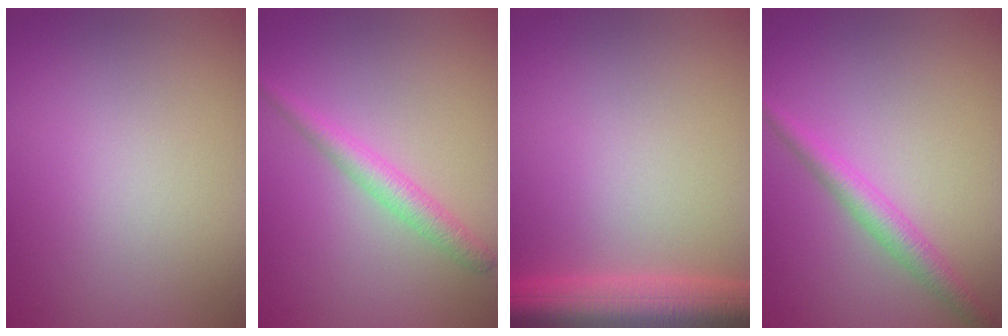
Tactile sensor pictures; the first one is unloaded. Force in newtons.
{"total": 2.4, "press": 2.4, "slide": 0.1}
{"total": 8.1, "press": 8.1, "slide": 0.4}
{"total": 2.4, "press": 2.4, "slide": 0.1}